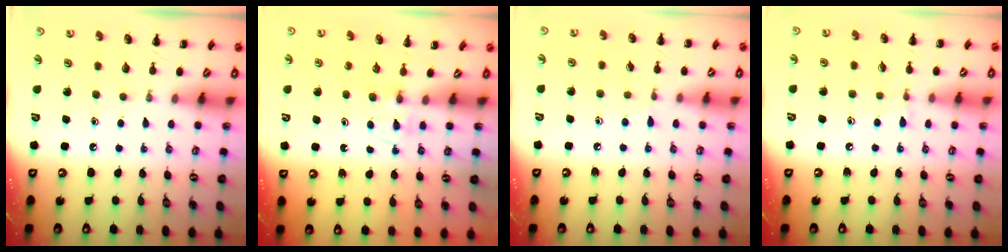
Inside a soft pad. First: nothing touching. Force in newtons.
{"total": 2.5, "press": 2.2, "slide": 1.1}
{"total": 5.1, "press": 4.8, "slide": 1.8}
{"total": 4.7, "press": 4.5, "slide": 1.3}